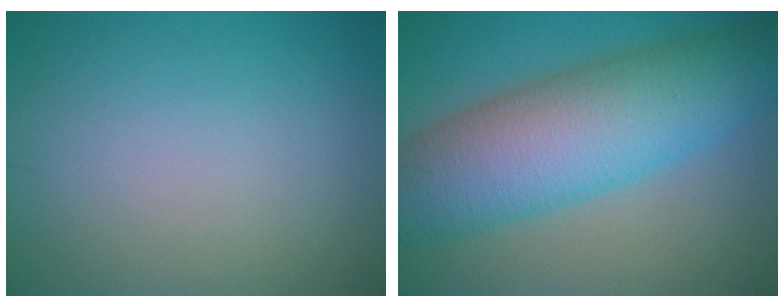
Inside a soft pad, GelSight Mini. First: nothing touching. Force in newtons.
{"total": 11.4, "press": 11.4, "slide": 0.2}